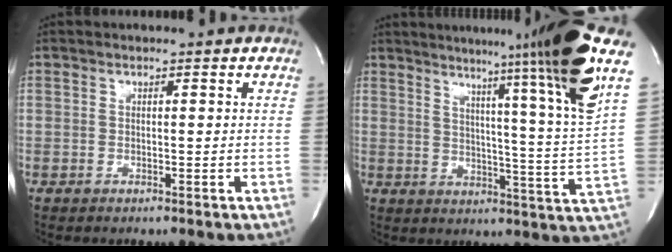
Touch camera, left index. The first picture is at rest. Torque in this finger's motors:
{"motor_torque": [0.34, -0.26, 0.52, 0.14]}